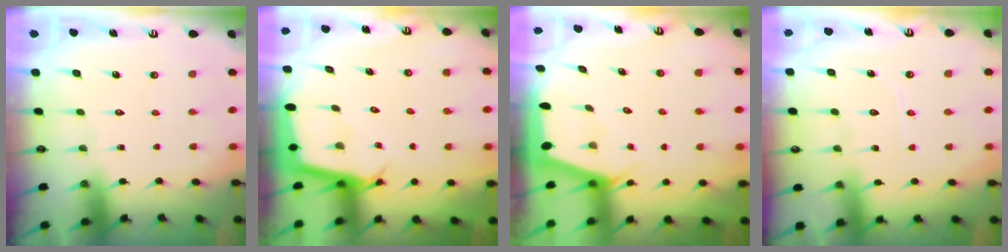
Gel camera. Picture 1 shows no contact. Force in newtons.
{"total": 3.0, "press": 3.0, "slide": 0.0}
{"total": 1.9, "press": 1.9, "slide": 0.3}
{"total": 4.5, "press": 4.5, "slide": 0.5}